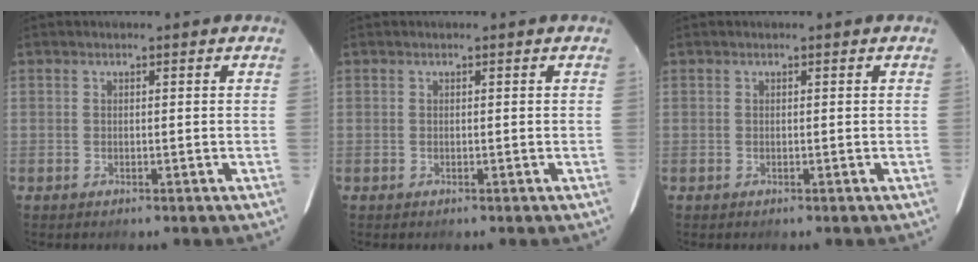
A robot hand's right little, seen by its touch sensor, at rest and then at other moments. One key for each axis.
{"total": 0.0}
{"total": 0.0}